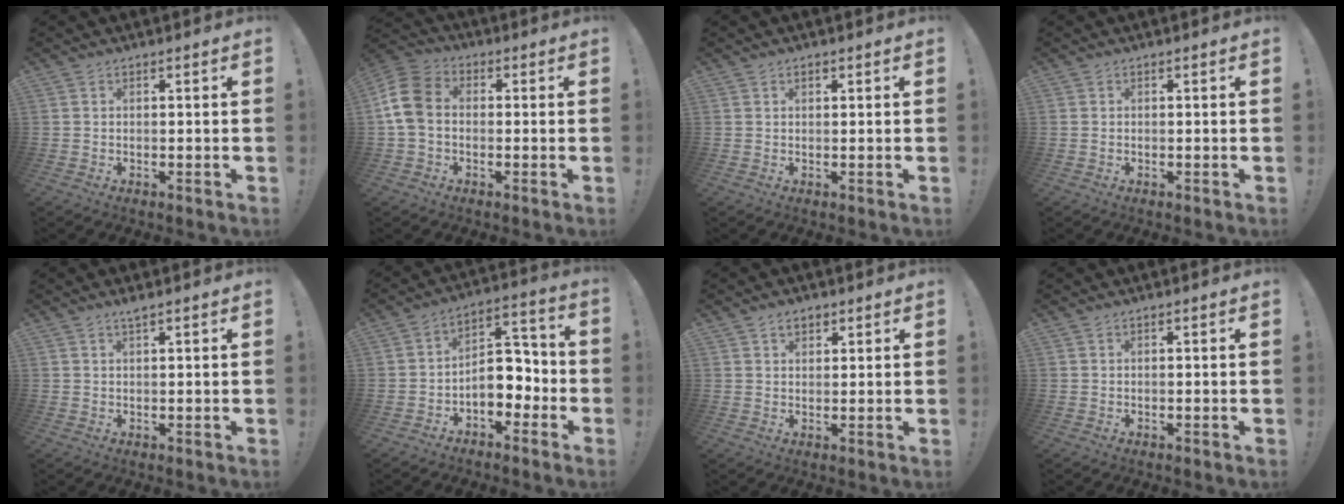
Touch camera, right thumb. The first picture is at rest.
{"total": 10.9, "force": [-0.2, 7.9, 7.4], "torque": [-0.158, 0.021, 0.003]}
{"total": 0.9, "force": [0.5, 0.5, 0.6], "torque": [-0.012, 0.002, 0.009]}
{"total": 0.0}
{"total": 1.7, "force": [1.6, 0.0, 0.8], "torque": [-0.010, -0.004, 0.025]}
{"total": 11.0, "force": [-3.7, 7.6, 7.0], "torque": [-0.107, 0.019, -0.061]}
{"total": 2.9, "force": [1.6, 1.9, 1.4], "torque": [-0.016, -0.003, 0.027]}
{"total": 0.0}